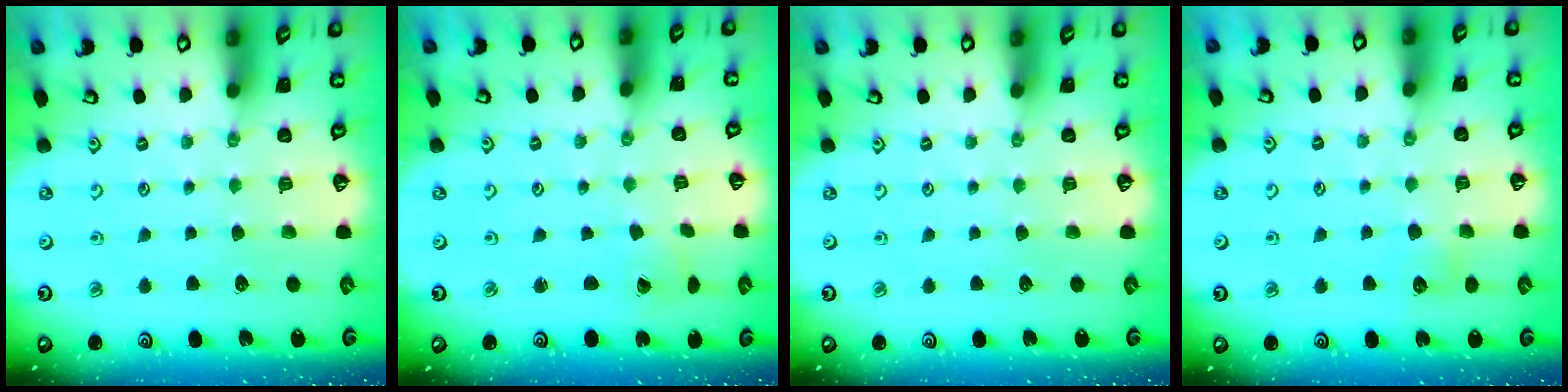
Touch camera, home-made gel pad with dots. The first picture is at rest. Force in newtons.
{"total": 1.8, "press": 1.8, "slide": 0.2}
{"total": 0.0}
{"total": 6.6, "press": 6.6, "slide": 0.5}